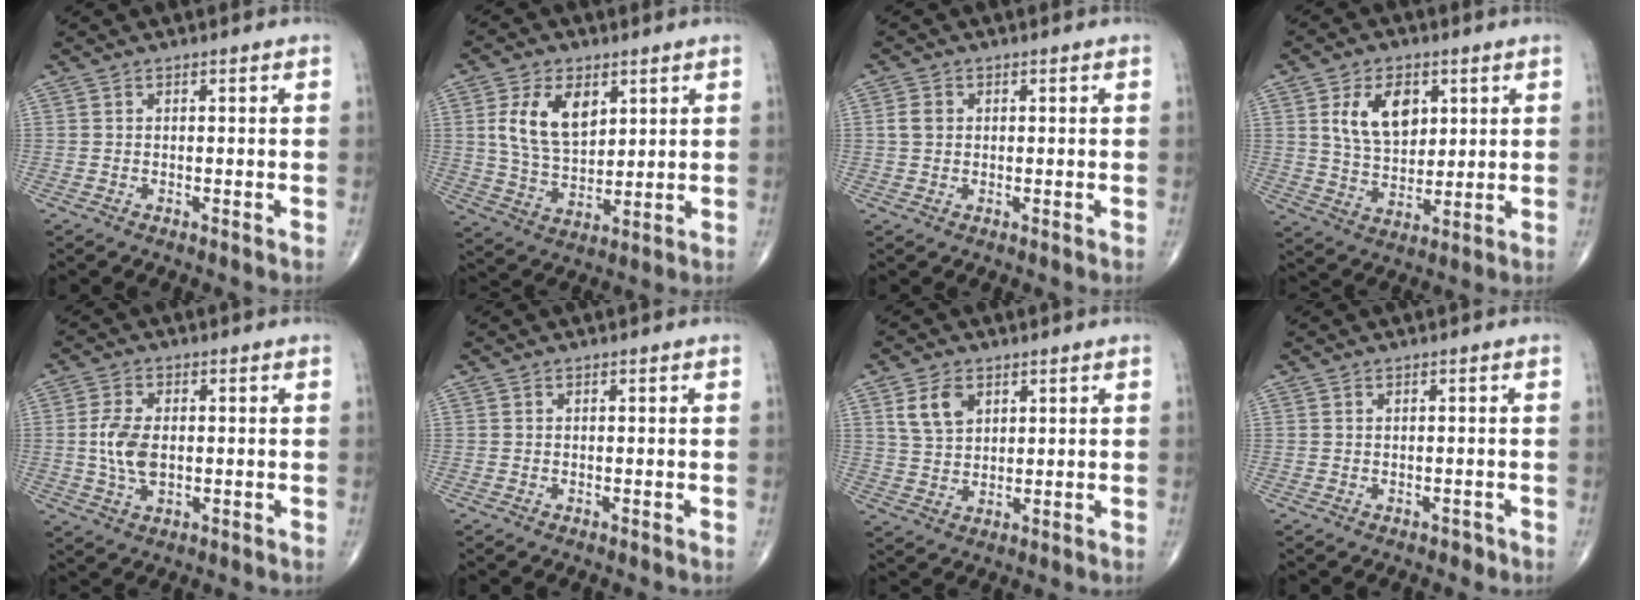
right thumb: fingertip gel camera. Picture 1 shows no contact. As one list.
[{"total": 11.6, "force": [4.0, 7.0, 8.3], "torque": [-0.136, -0.016, 0.082]}, {"total": 2.5, "force": [0.4, 2.0, 1.4], "torque": [-0.025, 0.004, 0.007]}, {"total": 11.2, "force": [3.8, 7.2, 7.7], "torque": [-0.106, -0.018, 0.076]}, {"total": 7.0, "force": [-0.1, 4.0, 5.8], "torque": [-0.121, -0.001, 0.000]}, {"total": 0.0}, {"total": 6.4, "force": [2.8, 4.2, 3.9], "torque": [-0.060, -0.011, 0.058]}, {"total": 0.7, "force": [-0.3, 0.6, 0.3], "torque": [0.000, 0.003, -0.004]}]